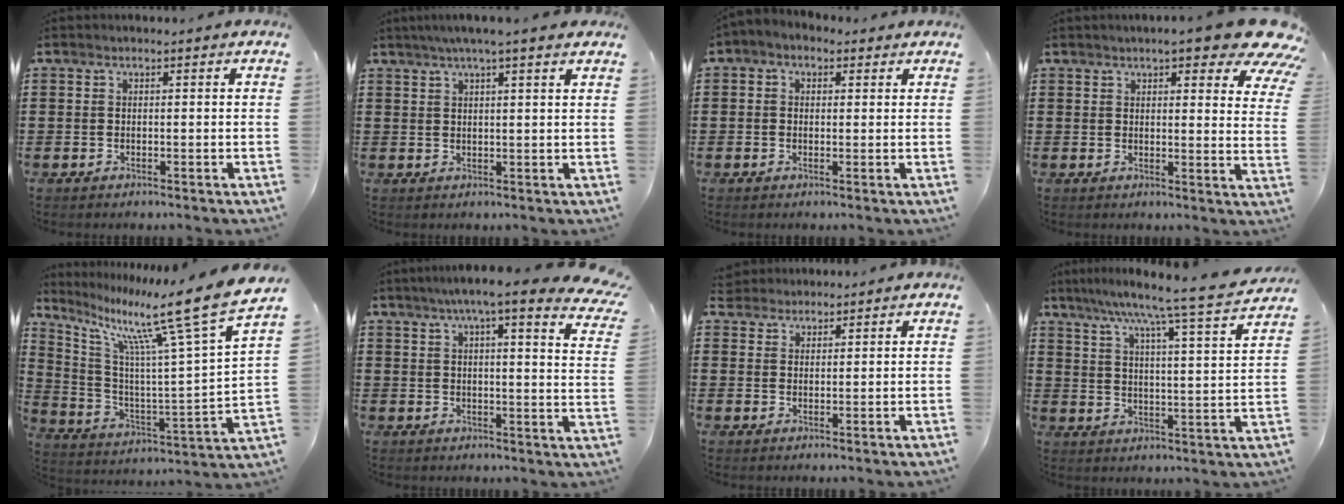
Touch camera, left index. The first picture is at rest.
{"total": 3.4, "force": [2.6, -0.2, 2.1], "torque": [-0.048, 0.002, 0.046]}
{"total": 1.6, "force": [0.2, 1.4, 0.8], "torque": [-0.019, 0.009, 0.002]}
{"total": 8.2, "force": [6.3, 1.4, 5.0], "torque": [-0.077, -0.023, 0.105]}
{"total": 14.7, "force": [10.4, 0.6, 10.3], "torque": [-0.201, -0.072, 0.152]}
{"total": 7.5, "force": [6.0, 0.7, 4.5], "torque": [-0.091, -0.019, 0.099]}
{"total": 2.5, "force": [2.1, 1.1, -0.5], "torque": [-0.002, 0.005, 0.041]}
{"total": 7.1, "force": [6.0, -1.5, 3.5], "torque": [-0.084, -0.055, 0.089]}